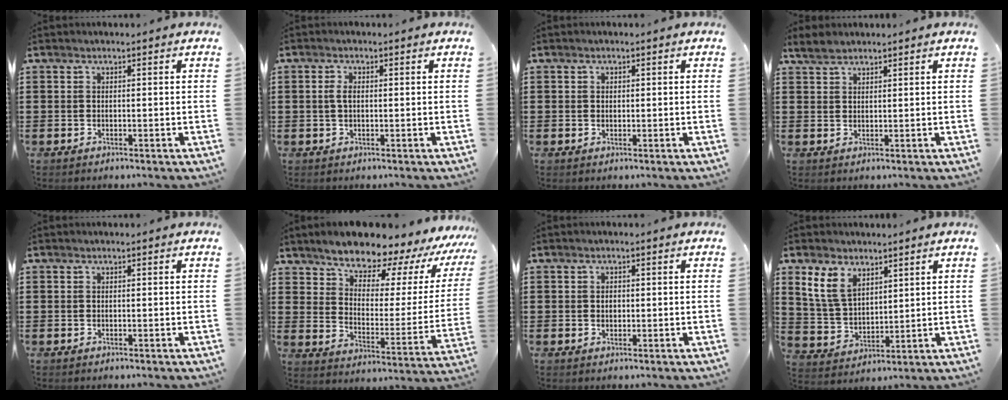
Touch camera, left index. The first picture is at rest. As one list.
[{"total": 2.4, "force": [0.2, 1.1, 2.1], "torque": [-0.044, 0.005, 0.003]}, {"total": 0.9, "force": [0.3, 0.7, 0.4], "torque": [-0.009, 0.006, 0.006]}, {"total": 2.4, "force": [1.9, 1.0, 1.0], "torque": [-0.026, 0.006, 0.037]}, {"total": 0.0}, {"total": 9.4, "force": [8.6, 2.8, 2.6], "torque": [-0.077, -0.072, 0.146]}, {"total": 1.2, "force": [0.2, 0.8, 0.8], "torque": [-0.010, 0.002, 0.001]}, {"total": 7.5, "force": [4.5, 4.6, 3.9], "torque": [-0.105, 0.006, 0.085]}]